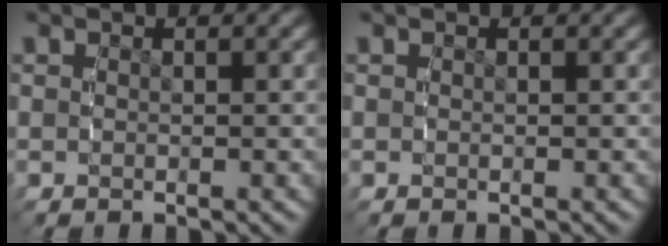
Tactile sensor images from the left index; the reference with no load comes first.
{"total": 0.0}